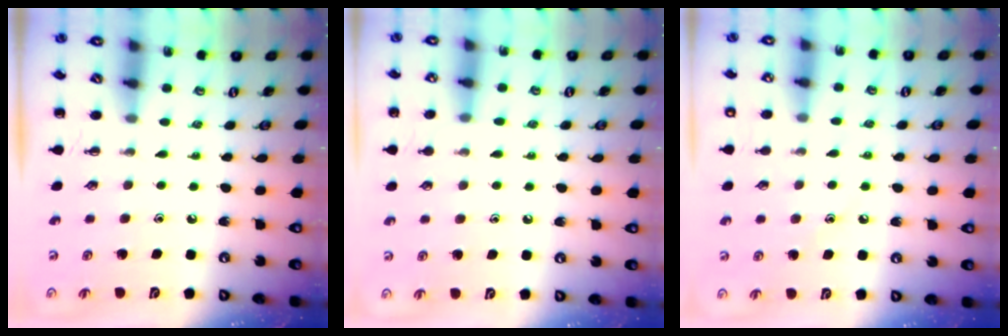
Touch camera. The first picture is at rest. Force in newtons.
{"total": 6.3, "press": 6.0, "slide": 2.0}
{"total": 7.2, "press": 7.0, "slide": 1.7}